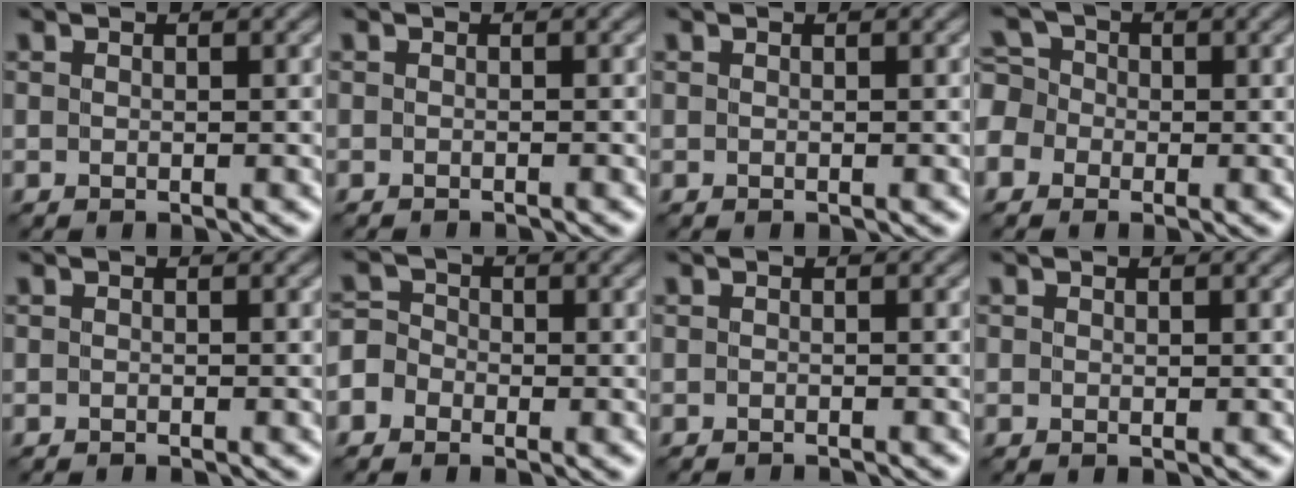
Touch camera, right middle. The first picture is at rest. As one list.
[{"total": 0.8, "force": [-0.8, -0.2, -0.1], "torque": [0.001, -0.004, -0.012]}, {"total": 0.0}, {"total": 4.7, "force": [-1.2, 4.2, 1.8], "torque": [-0.047, 0.024, -0.042]}, {"total": 0.6, "force": [-0.6, -0.2, -0.1], "torque": [0.002, -0.002, -0.010]}, {"total": 3.3, "force": [-1.6, 2.7, 1.0], "torque": [-0.010, 0.011, -0.040]}, {"total": 1.4, "force": [-1.3, -0.2, 0.1], "torque": [0.002, -0.006, -0.018]}, {"total": 0.0}]